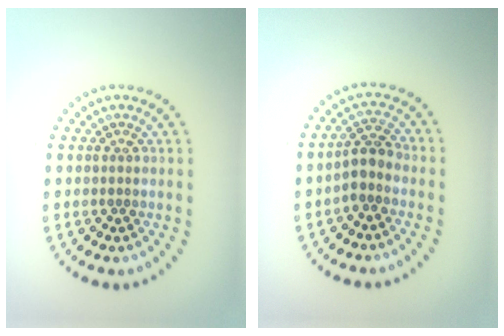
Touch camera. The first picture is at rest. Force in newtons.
{"total": 2.4, "press": 1.9, "slide": 1.5}